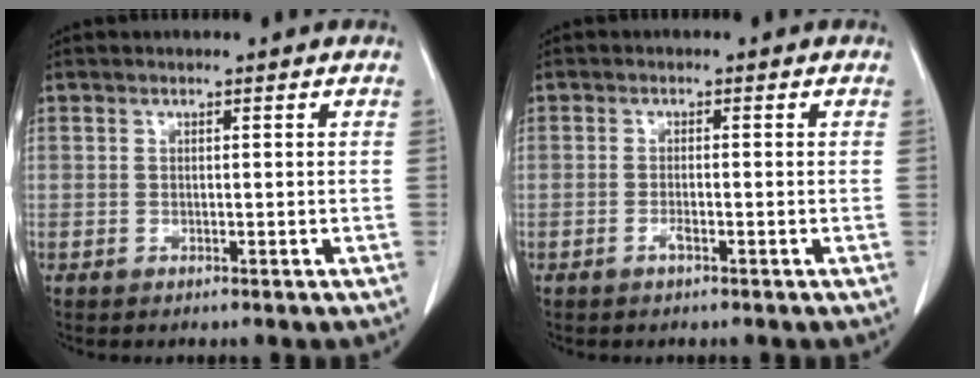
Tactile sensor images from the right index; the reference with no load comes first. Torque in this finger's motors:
{"motor_torque": [0.09, -0.05, 0.06, 0.01]}